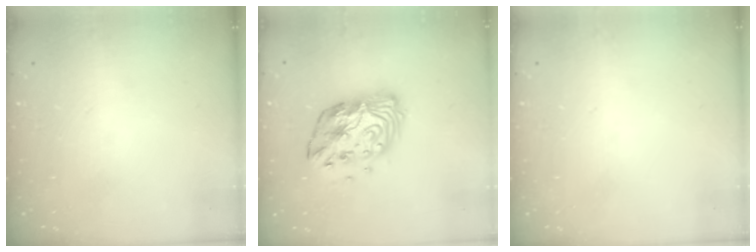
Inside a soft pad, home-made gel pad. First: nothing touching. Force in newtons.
{"total": 13.5, "press": 13.5, "slide": 1.0}
{"total": 0.0}